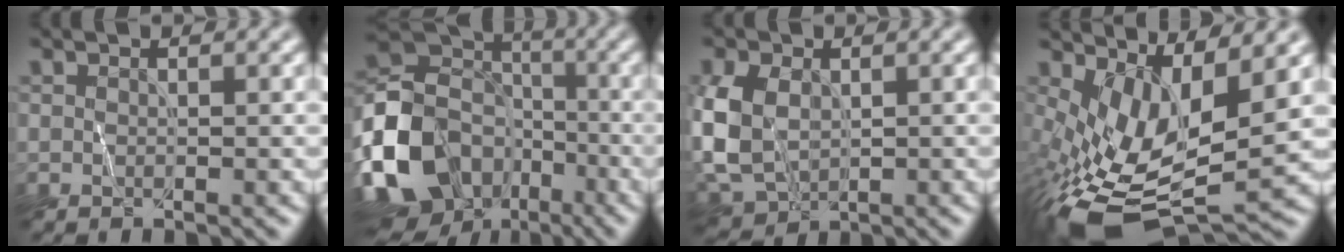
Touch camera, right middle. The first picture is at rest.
{"total": 15.4, "force": [-6.5, 12.1, 6.9], "torque": [-0.186, -0.008, -0.122]}
{"total": 7.2, "force": [0.1, 5.2, 4.9], "torque": [-0.133, -0.006, -0.001]}
{"total": 11.3, "force": [-1.0, 5.4, 9.9], "torque": [-0.203, -0.026, -0.008]}